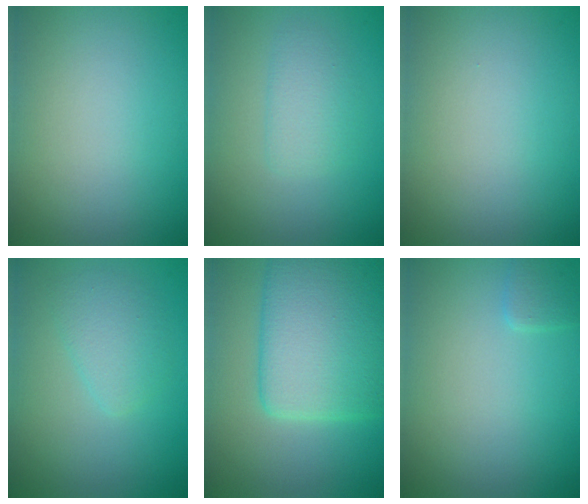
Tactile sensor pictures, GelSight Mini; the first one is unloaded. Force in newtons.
{"total": 1.8, "press": 1.8, "slide": 0.1}
{"total": 0.0}
{"total": 2.1, "press": 2.1, "slide": 0.1}
{"total": 8.6, "press": 8.6, "slide": 0.3}
{"total": 0.9, "press": 0.9, "slide": 0.1}